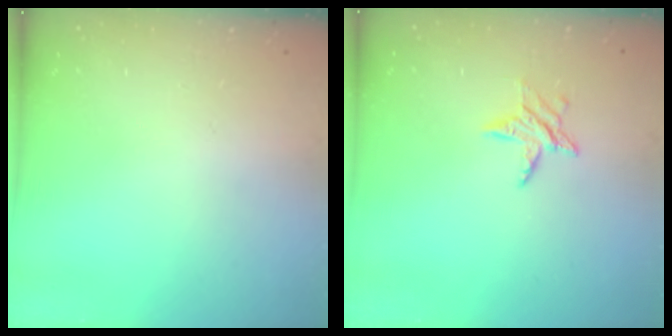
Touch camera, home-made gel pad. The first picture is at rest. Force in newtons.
{"total": 5.7, "press": 5.7, "slide": 0.3}